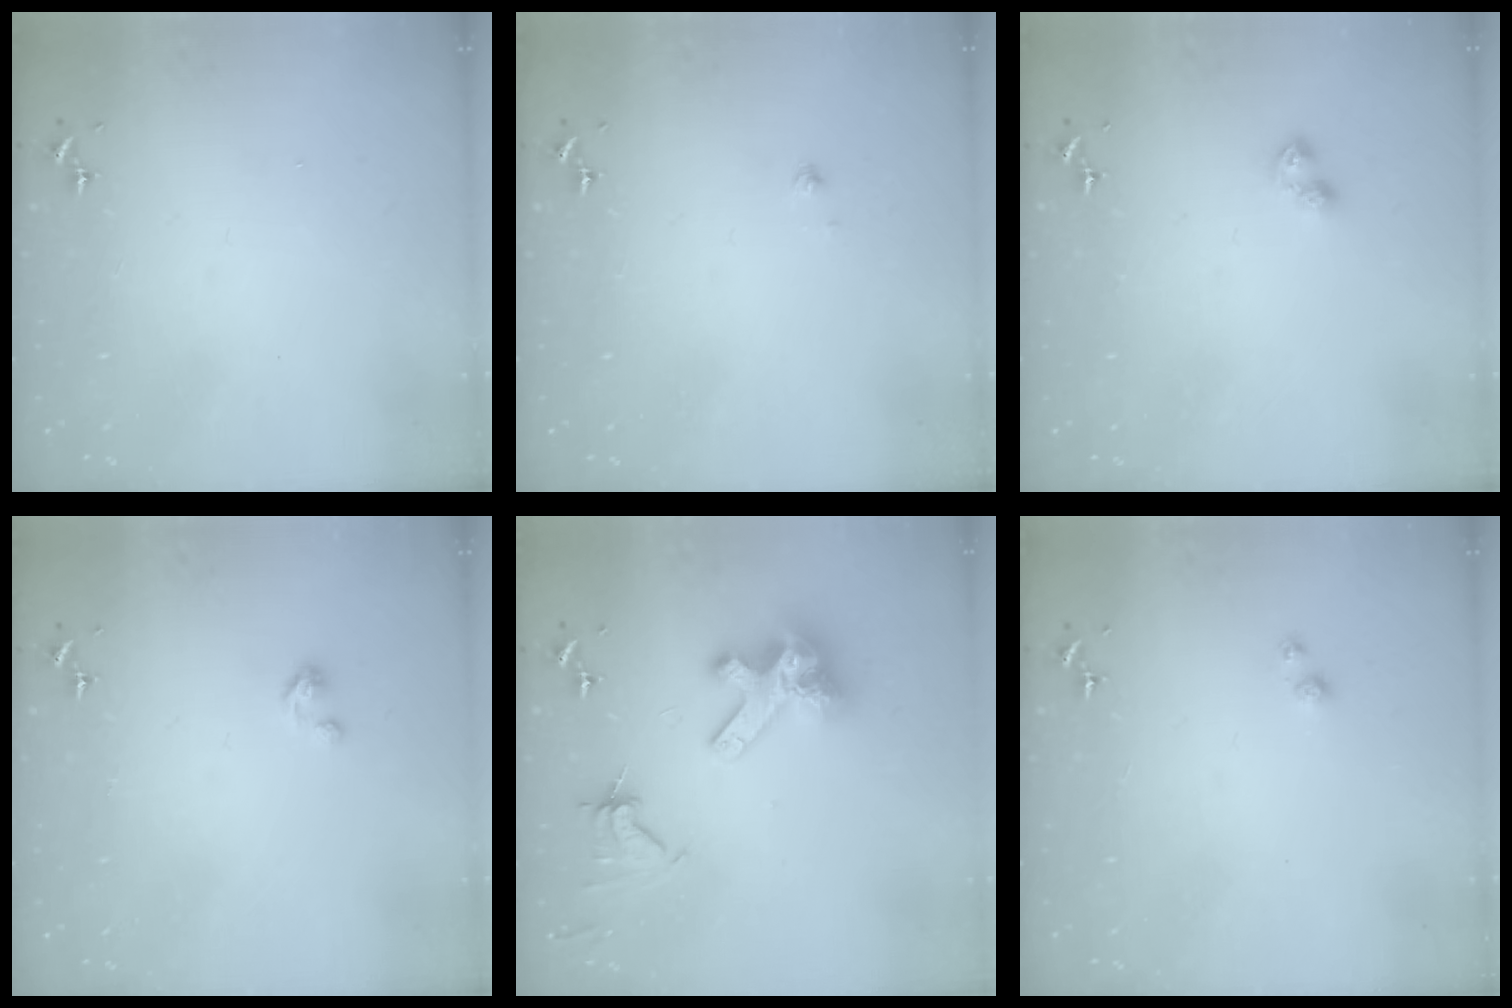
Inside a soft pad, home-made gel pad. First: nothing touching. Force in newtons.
{"total": 1.2, "press": 1.2, "slide": 0.1}
{"total": 4.3, "press": 4.3, "slide": 0.3}
{"total": 4.3, "press": 4.3, "slide": 0.4}
{"total": 14.8, "press": 14.7, "slide": 1.8}
{"total": 3.0, "press": 3.0, "slide": 0.5}